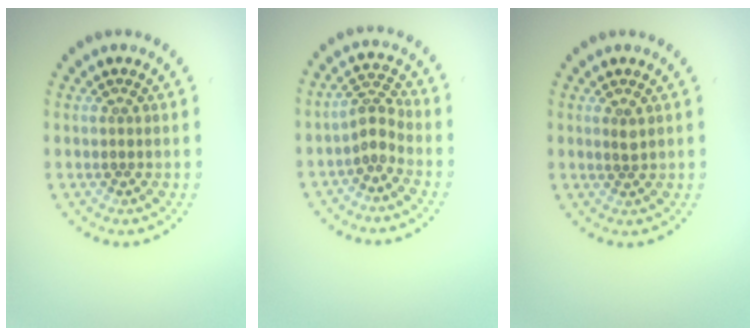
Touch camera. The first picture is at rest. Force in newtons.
{"total": 2.1, "press": 1.4, "slide": 1.6}
{"total": 0.9, "press": 0.7, "slide": 0.6}